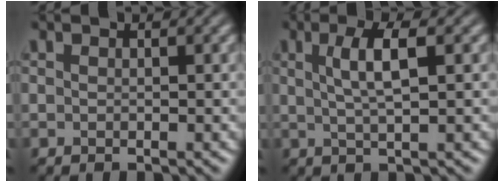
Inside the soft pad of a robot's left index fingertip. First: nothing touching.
{"total": 3.7, "force": [1.0, 0.9, 3.5], "torque": [-0.060, 0.005, 0.016]}